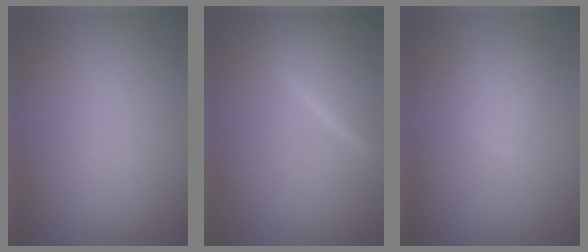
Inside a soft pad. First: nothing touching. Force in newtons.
{"total": 5.1, "press": 5.1, "slide": 0.4}
{"total": 1.9, "press": 1.9, "slide": 0.1}